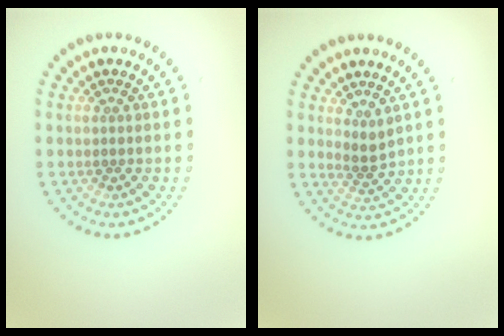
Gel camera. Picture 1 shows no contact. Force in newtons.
{"total": 1.6, "press": 1.1, "slide": 1.2}